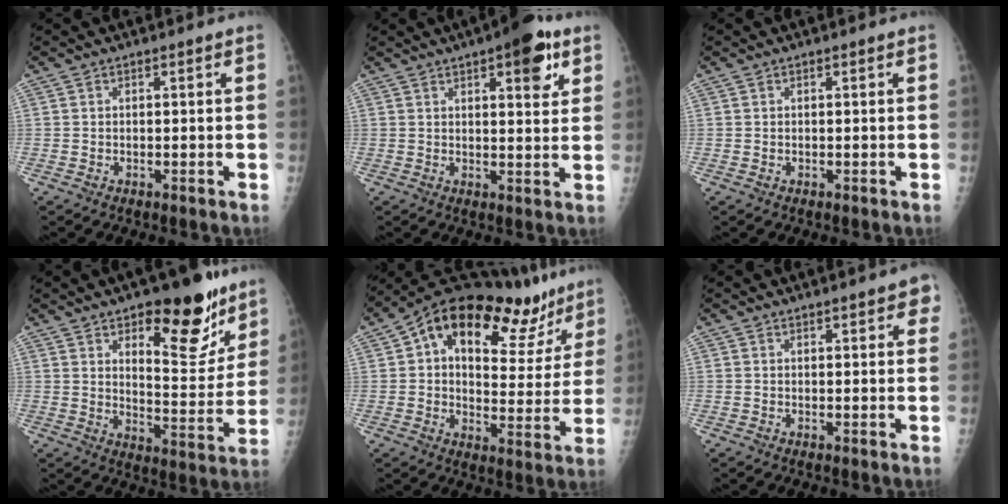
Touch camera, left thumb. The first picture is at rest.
{"total": 9.5, "force": [4.8, 3.3, 7.5], "torque": [-0.077, -0.015, 0.058]}
{"total": 0.0}
{"total": 18.2, "force": [10.8, 7.4, 12.6], "torque": [-0.113, -0.074, 0.159]}
{"total": 23.1, "force": [13.6, 11.5, 14.7], "torque": [-0.172, -0.008, 0.200]}
{"total": 3.7, "force": [2.1, 1.3, 2.8], "torque": [-0.019, -0.003, 0.022]}